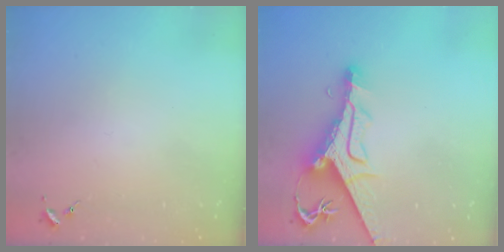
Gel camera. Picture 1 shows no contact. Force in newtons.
{"total": 14.7, "press": 14.6, "slide": 1.3}